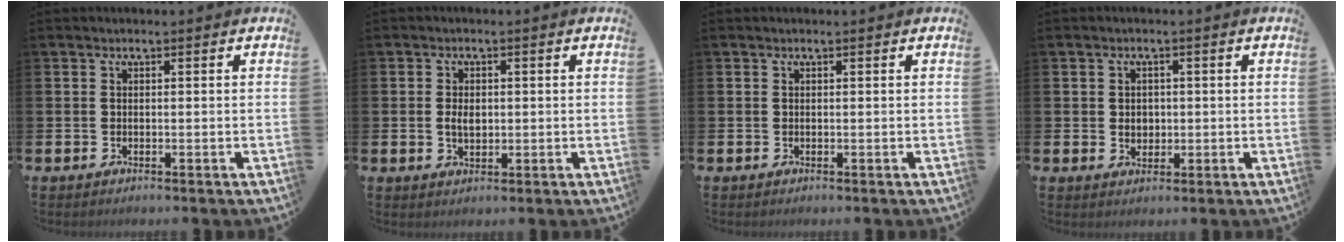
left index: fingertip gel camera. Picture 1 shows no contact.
{"total": 2.5, "force": [0.2, 1.7, 1.9], "torque": [-0.019, -0.001, -0.003]}
{"total": 0.0}
{"total": 2.0, "force": [0.4, 1.8, 0.8], "torque": [-0.001, 0.002, 0.001]}